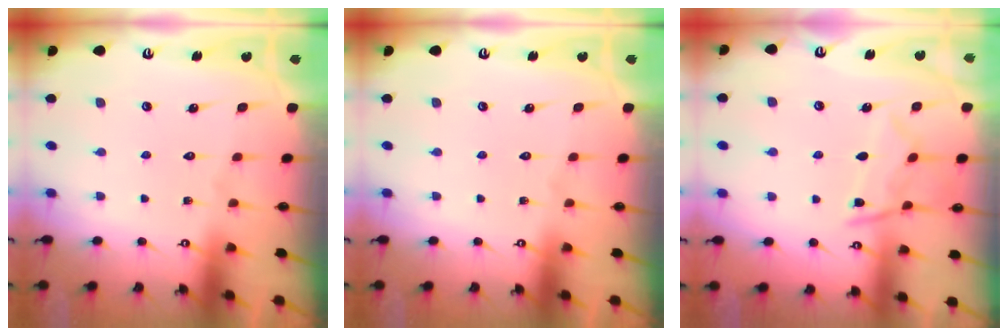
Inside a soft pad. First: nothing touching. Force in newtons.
{"total": 0.0}
{"total": 10.4, "press": 10.3, "slide": 0.9}